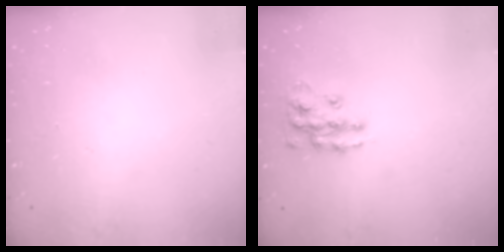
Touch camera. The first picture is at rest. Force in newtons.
{"total": 11.7, "press": 11.6, "slide": 0.8}